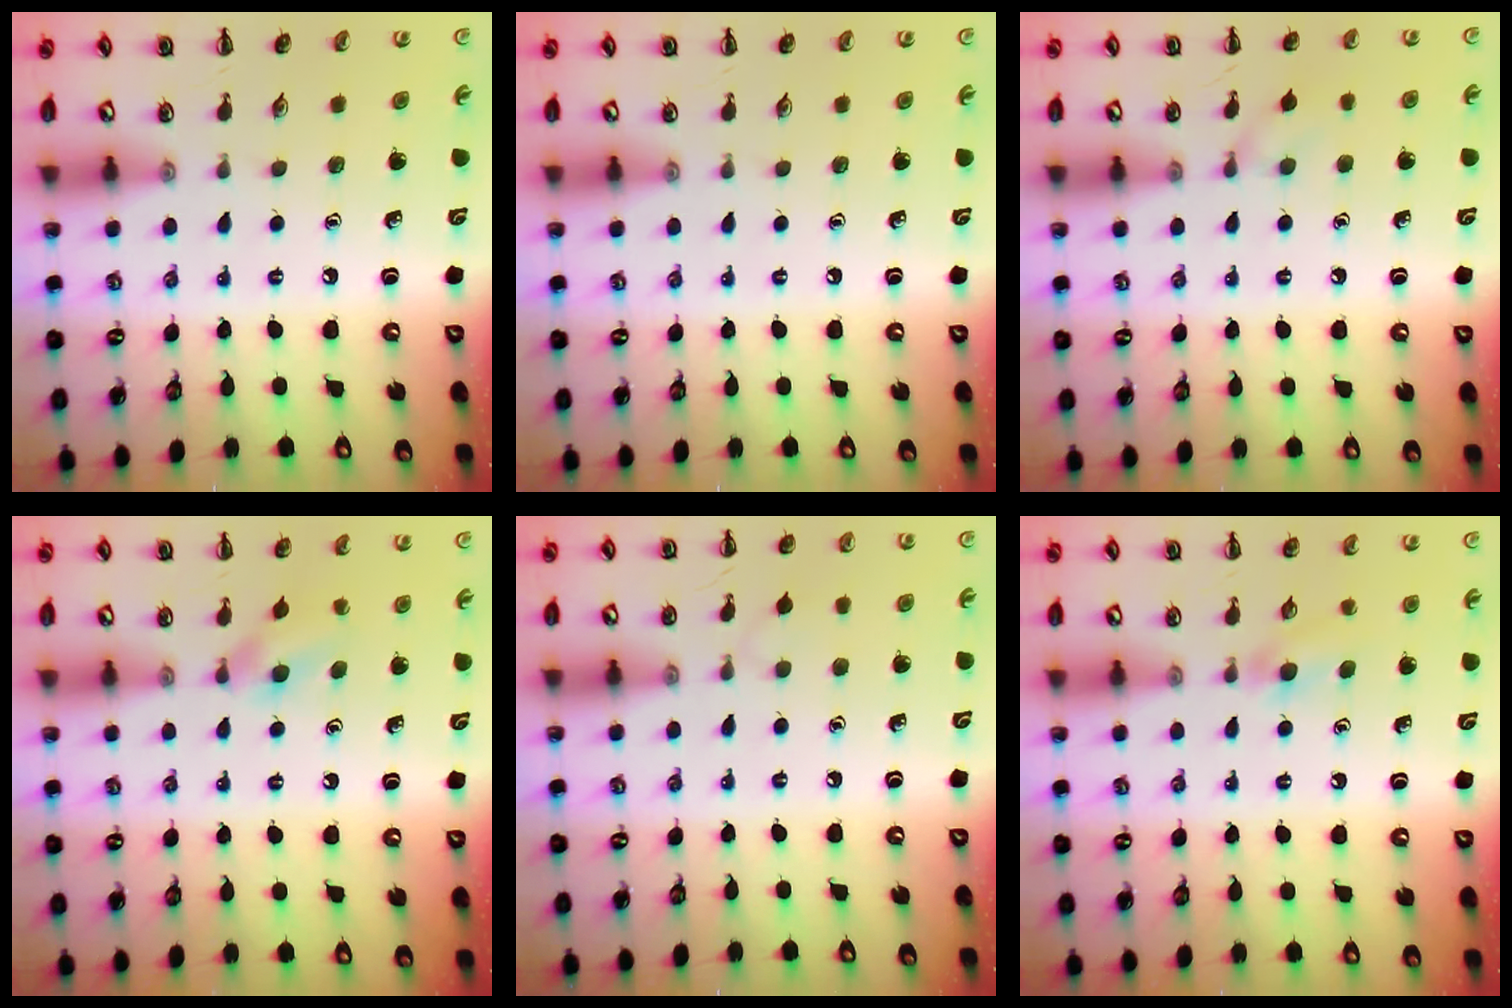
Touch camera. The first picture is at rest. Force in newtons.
{"total": 0.0}
{"total": 6.4, "press": 6.1, "slide": 1.9}
{"total": 4.2, "press": 4.0, "slide": 1.2}
{"total": 4.8, "press": 4.6, "slide": 1.4}
{"total": 5.1, "press": 4.8, "slide": 1.8}